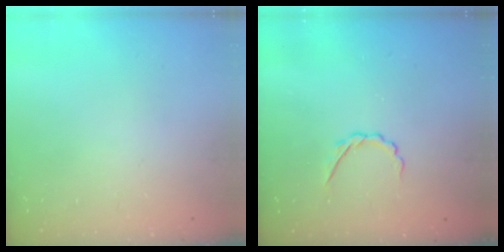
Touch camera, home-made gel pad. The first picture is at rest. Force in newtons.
{"total": 2.6, "press": 2.5, "slide": 0.8}